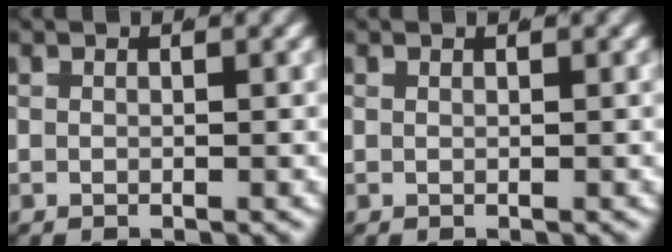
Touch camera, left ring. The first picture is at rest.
{"total": 0.0}